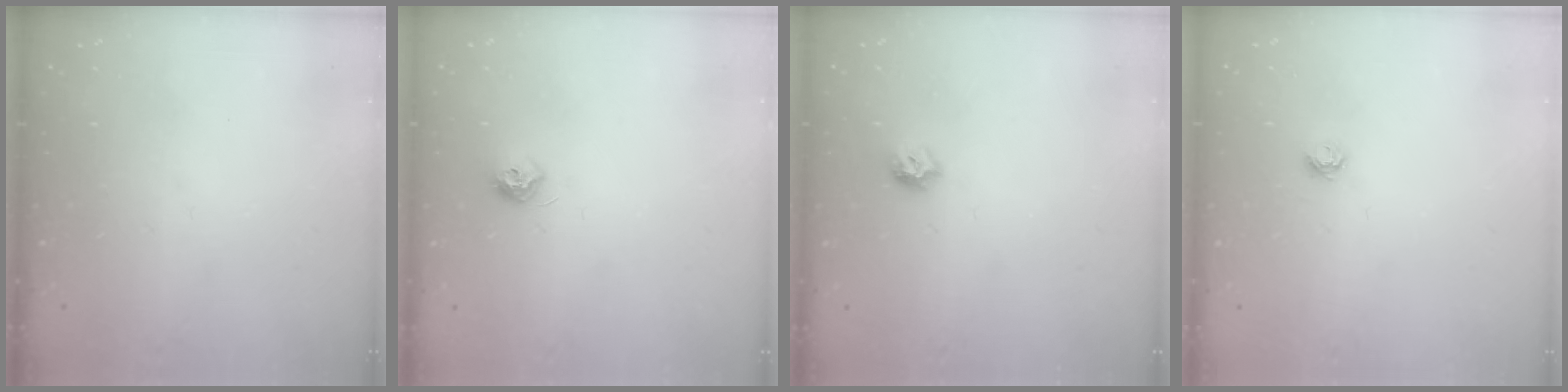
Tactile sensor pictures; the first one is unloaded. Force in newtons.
{"total": 7.2, "press": 7.2, "slide": 0.5}
{"total": 6.7, "press": 6.6, "slide": 0.9}
{"total": 5.3, "press": 5.2, "slide": 0.5}